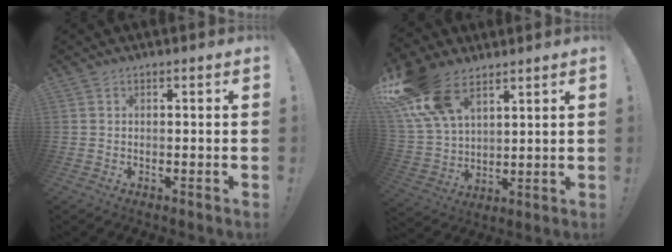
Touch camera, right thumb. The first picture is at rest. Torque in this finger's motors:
{"motor_torque": [0.96, 2.41, 1.92, 0.85, 0.71]}